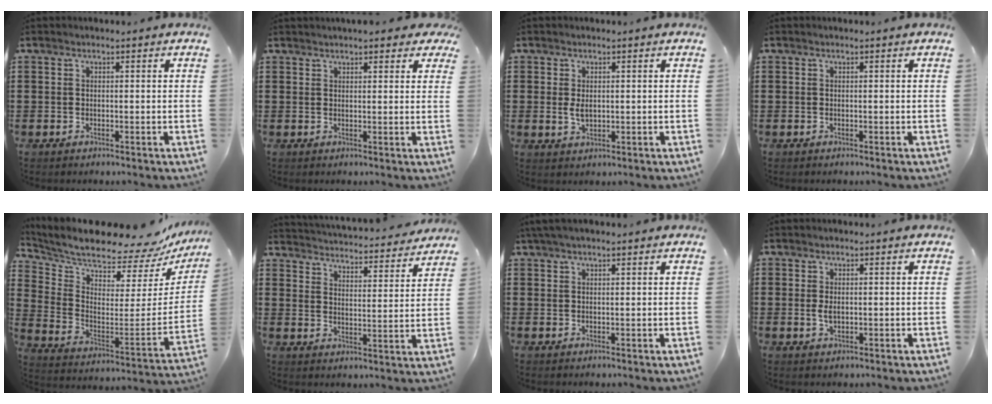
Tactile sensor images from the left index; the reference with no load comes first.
{"total": 2.5, "force": [2.3, 0.4, 0.9], "torque": [-0.024, 0.001, 0.043]}
{"total": 2.5, "force": [0.3, 1.4, 2.0], "torque": [-0.049, 0.002, 0.003]}
{"total": 0.0}
{"total": 7.8, "force": [7.5, 0.5, 2.1], "torque": [-0.075, -0.084, 0.122]}
{"total": 3.6, "force": [3.5, -0.3, 0.1], "torque": [-0.026, -0.035, 0.053]}
{"total": 1.8, "force": [1.4, 0.2, 1.1], "torque": [-0.023, 0.002, 0.026]}
{"total": 1.8, "force": [0.2, 0.9, 1.6], "torque": [-0.040, 0.000, 0.001]}